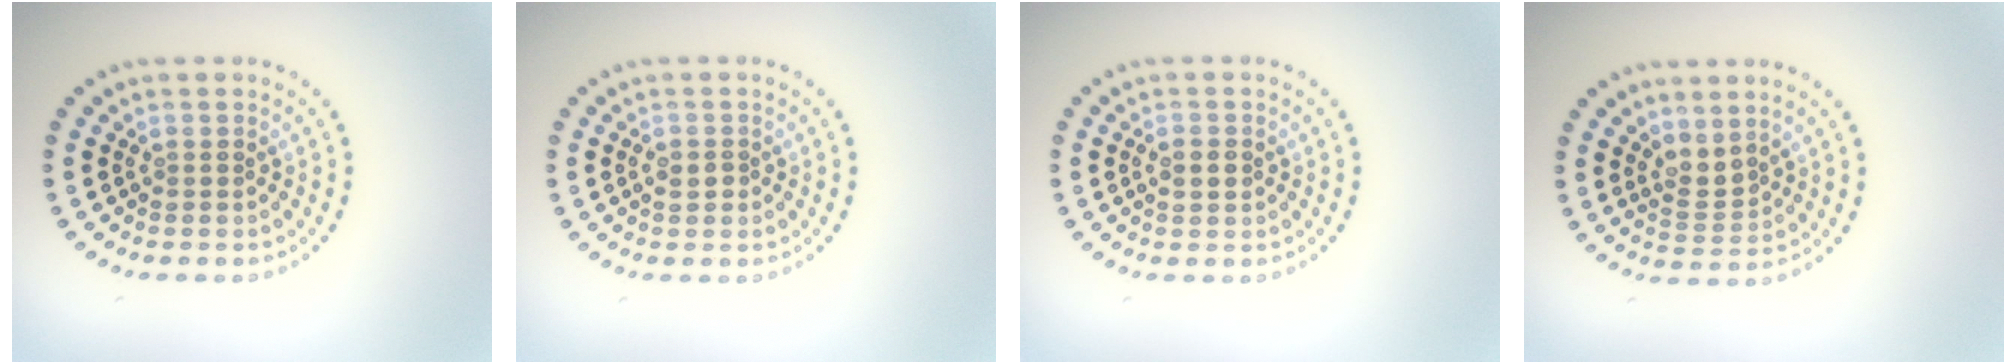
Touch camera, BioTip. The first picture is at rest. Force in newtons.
{"total": 1.2, "press": 1.1, "slide": 0.3}
{"total": 1.3, "press": 1.3, "slide": 0.0}
{"total": 2.0, "press": 1.4, "slide": 1.3}